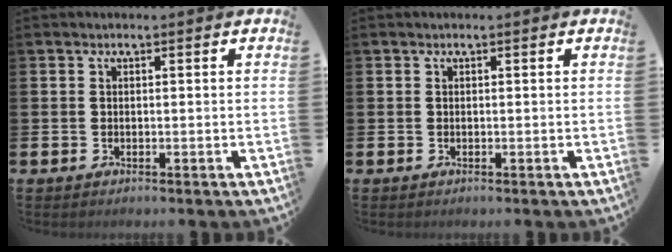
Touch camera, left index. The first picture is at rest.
{"total": 0.0}